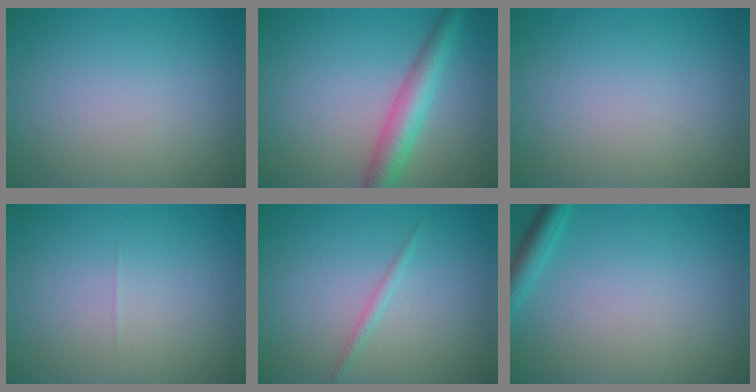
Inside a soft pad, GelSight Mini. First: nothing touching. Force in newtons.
{"total": 4.2, "press": 4.2, "slide": 0.2}
{"total": 0.0}
{"total": 0.0}
{"total": 0.9, "press": 0.9, "slide": 0.1}
{"total": 2.1, "press": 2.1, "slide": 0.1}